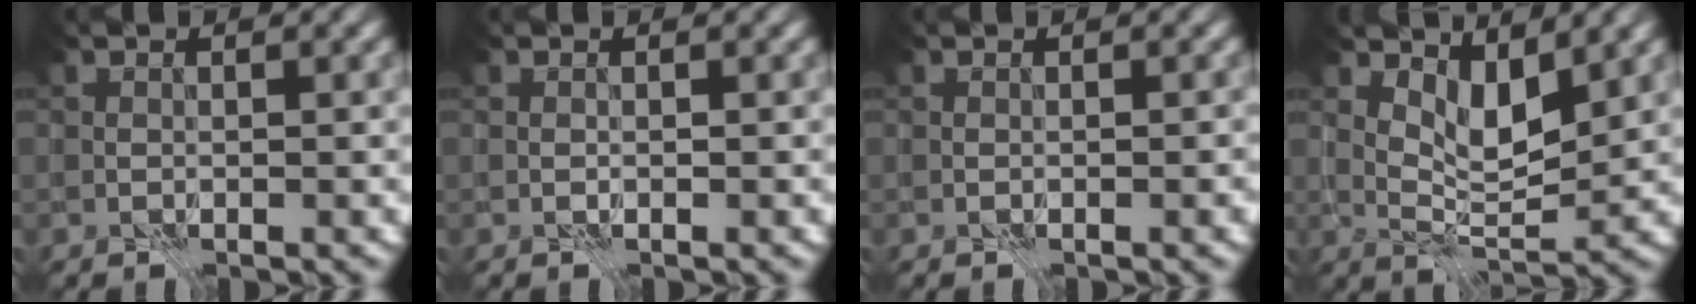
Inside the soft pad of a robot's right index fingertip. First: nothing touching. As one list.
[{"total": 0.0}, {"total": 0.8, "force": [-0.5, 0.2, 0.7], "torque": [-0.011, 0.001, -0.006]}, {"total": 3.8, "force": [2.2, 1.4, 2.7], "torque": [-0.055, -0.013, 0.040]}]